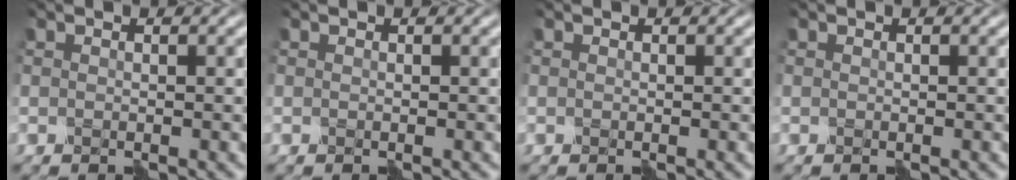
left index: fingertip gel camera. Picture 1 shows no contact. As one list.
[{"total": 0.0}, {"total": 0.0}, {"total": 0.0}]